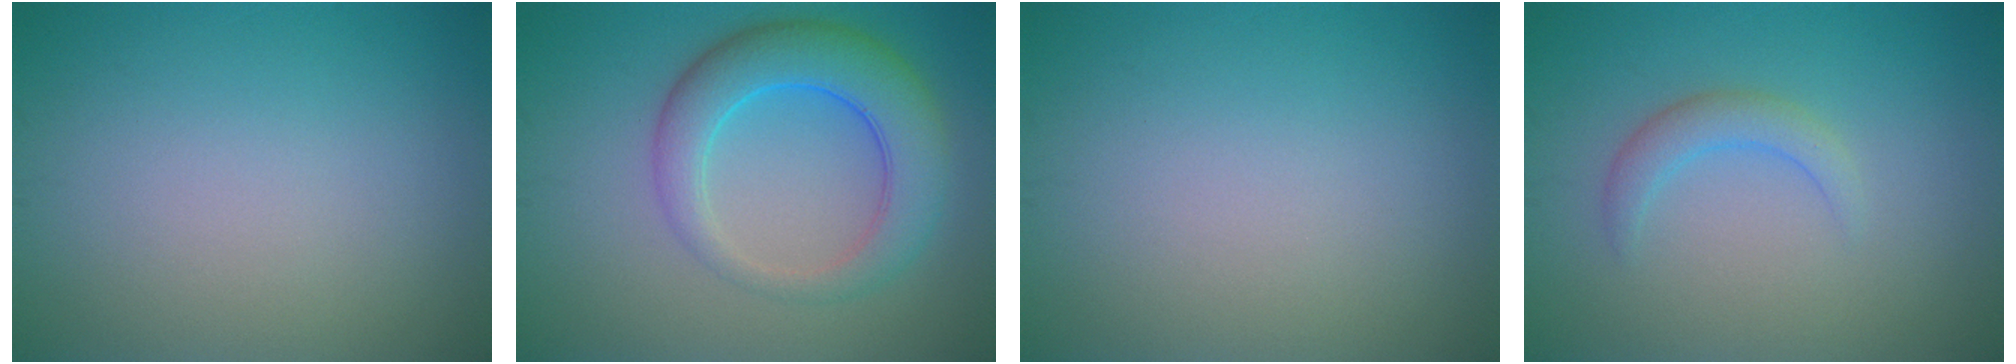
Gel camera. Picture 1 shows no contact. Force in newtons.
{"total": 6.2, "press": 6.2, "slide": 0.3}
{"total": 0.0}
{"total": 2.1, "press": 2.0, "slide": 0.3}